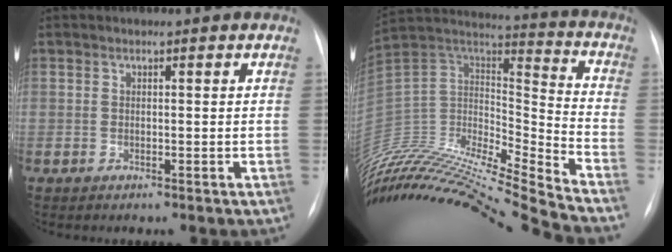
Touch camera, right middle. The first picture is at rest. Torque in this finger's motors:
{"motor_torque": [-1.09, -1.05, 0.00, 0.06]}